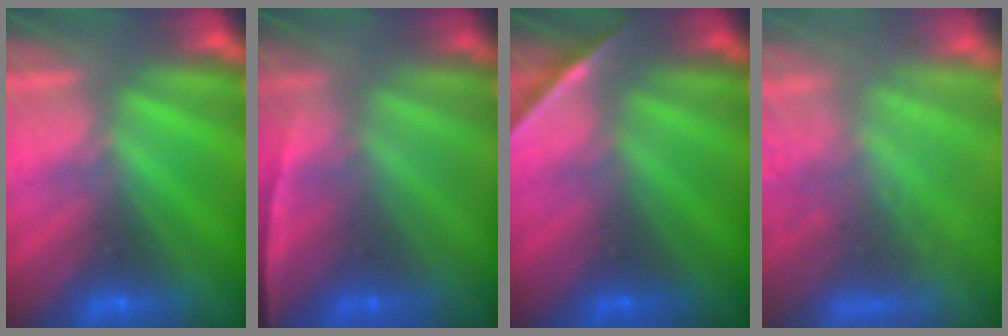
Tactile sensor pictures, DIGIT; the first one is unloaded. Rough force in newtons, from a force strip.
{"total": 1.6}
{"total": 1.6}
{"total": 10.5}